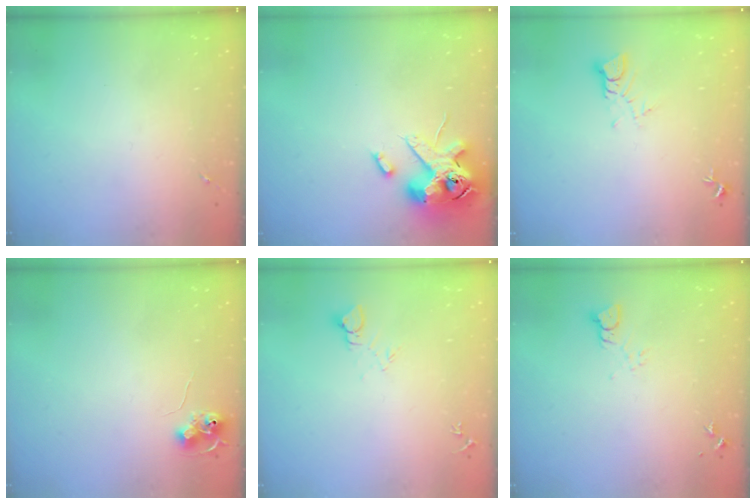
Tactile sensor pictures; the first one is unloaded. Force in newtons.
{"total": 15.3, "press": 15.1, "slide": 2.6}
{"total": 3.8, "press": 3.8, "slide": 0.4}
{"total": 7.9, "press": 7.8, "slide": 0.9}
{"total": 6.0, "press": 6.0, "slide": 0.5}
{"total": 3.0, "press": 3.0, "slide": 0.2}